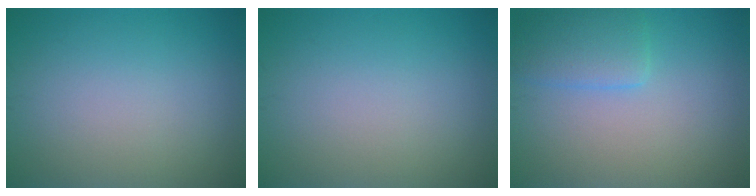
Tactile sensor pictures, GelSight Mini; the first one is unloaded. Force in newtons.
{"total": 0.0}
{"total": 2.9, "press": 2.9, "slide": 0.1}